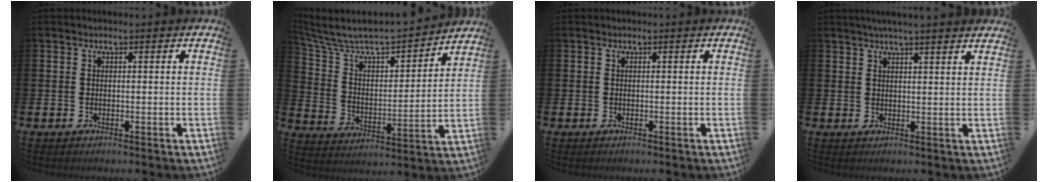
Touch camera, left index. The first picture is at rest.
{"total": 8.2, "force": [7.4, 2.3, 2.7], "torque": [-0.094, -0.058, 0.122]}
{"total": 0.0}
{"total": 3.1, "force": [3.0, -0.6, 0.6], "torque": [-0.013, -0.012, 0.054]}